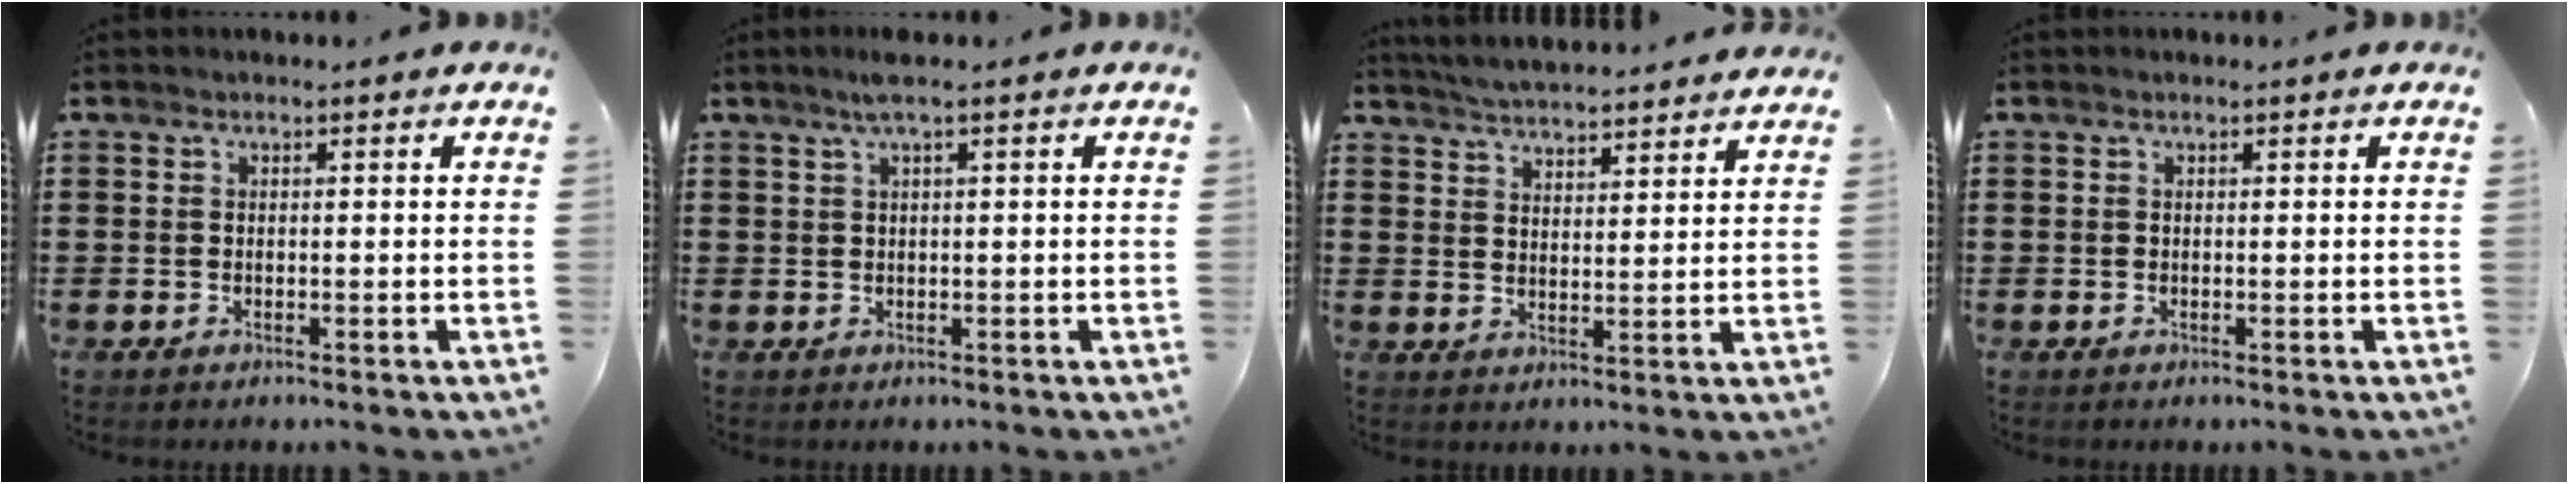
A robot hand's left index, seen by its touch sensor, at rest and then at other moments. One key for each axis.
{"total": 2.1, "fx": 1.1, "fy": -0.1, "fz": 1.8, "tx": -0.036, "ty": 0.002, "tz": 0.019}
{"total": 4.3, "fx": 4.2, "fy": -0.3, "fz": 0.3, "tx": -0.020, "ty": -0.021, "tz": 0.075}
{"total": 0.0}